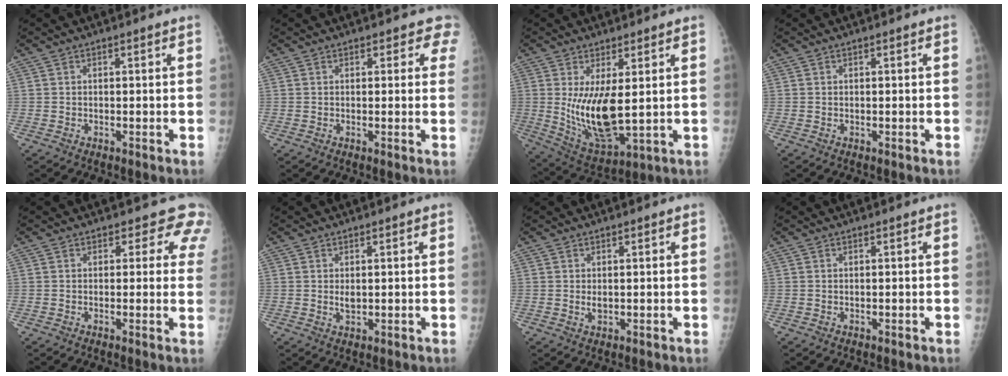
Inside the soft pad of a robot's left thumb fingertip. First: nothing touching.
{"total": 2.8, "force": [2.3, 1.6, 0.5], "torque": [0.029, -0.008, 0.008]}
{"total": 12.1, "force": [1.0, 4.7, 11.1], "torque": [-0.202, -0.031, 0.039]}
{"total": 0.0}
{"total": 5.9, "force": [4.8, 3.2, 0.9], "torque": [0.035, -0.020, 0.029]}
{"total": 1.8, "force": [0.5, 1.0, 1.4], "torque": [-0.019, -0.005, 0.009]}
{"total": 1.4, "force": [0.4, 0.8, 1.1], "torque": [-0.014, -0.004, 0.008]}
{"total": 0.0}